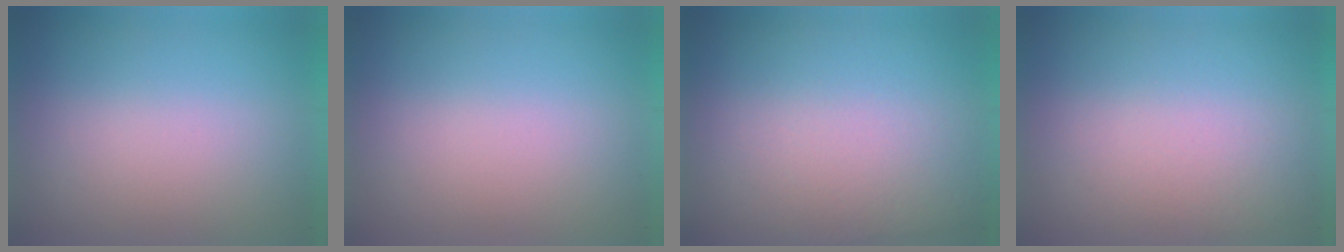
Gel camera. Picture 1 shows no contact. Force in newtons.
{"total": 0.0}
{"total": 3.2}
{"total": 1.4}